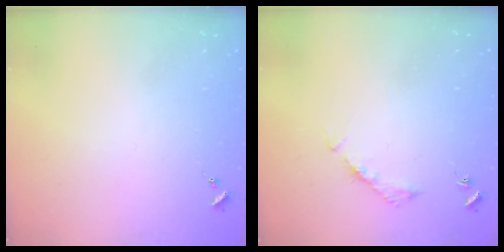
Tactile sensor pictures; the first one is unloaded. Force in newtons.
{"total": 4.1, "press": 4.1, "slide": 0.3}